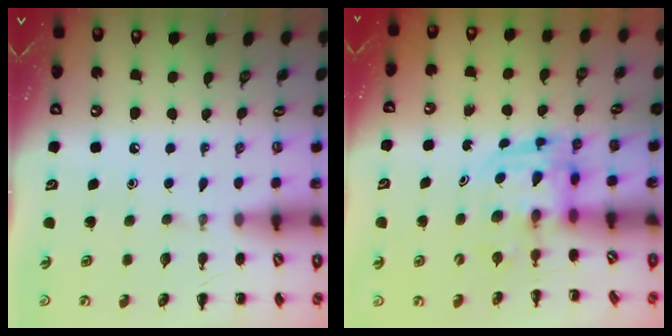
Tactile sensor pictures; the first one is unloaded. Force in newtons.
{"total": 3.0, "press": 3.0, "slide": 0.3}